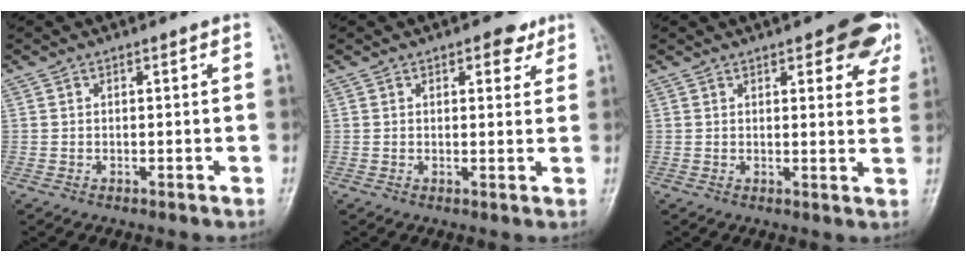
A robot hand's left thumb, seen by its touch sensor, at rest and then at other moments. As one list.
[{"total": 3.9, "force": [2.3, 2.2, 2.4], "torque": [-0.008, -0.007, 0.025]}, {"total": 10.9, "force": [6.0, 4.1, 8.1], "torque": [-0.057, -0.019, 0.067]}]